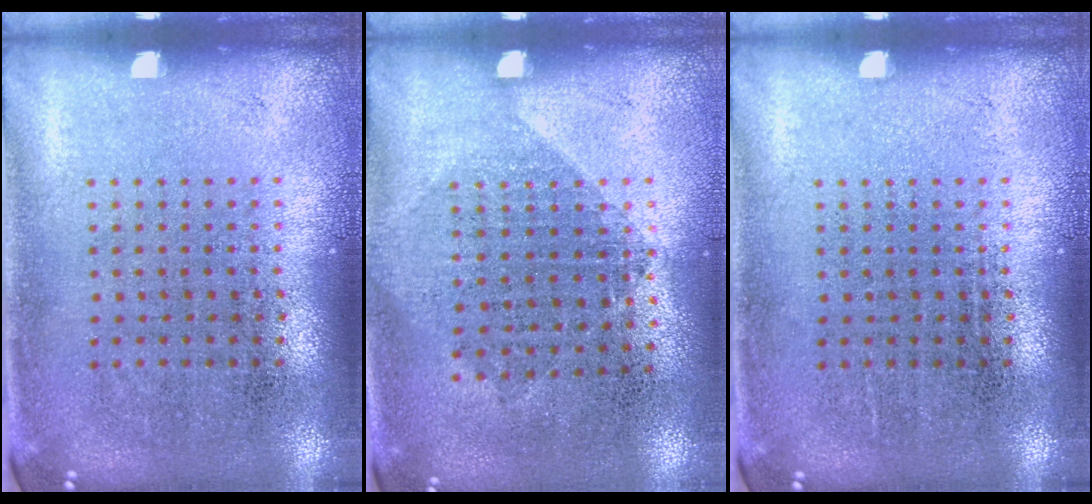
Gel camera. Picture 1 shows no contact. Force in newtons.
{"total": 1.0, "press": 0.9, "slide": 0.5}
{"total": 0.0}